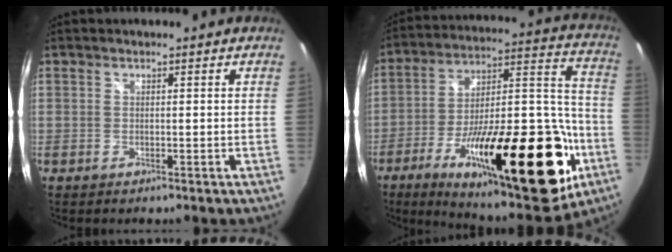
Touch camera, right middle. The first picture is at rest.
{"total": 34.8, "force": [-15.2, 11.9, 29.0], "torque": [-0.437, 0.000, -0.240]}